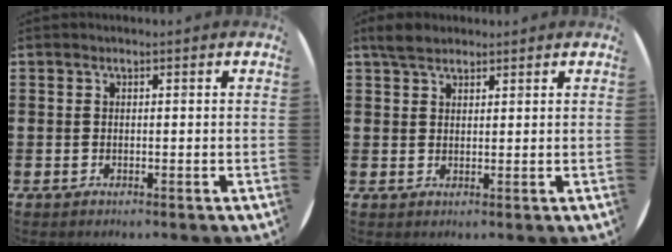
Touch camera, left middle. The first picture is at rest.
{"total": 2.8, "force": [2.4, 1.1, 1.1], "torque": [-0.019, 0.004, 0.043]}